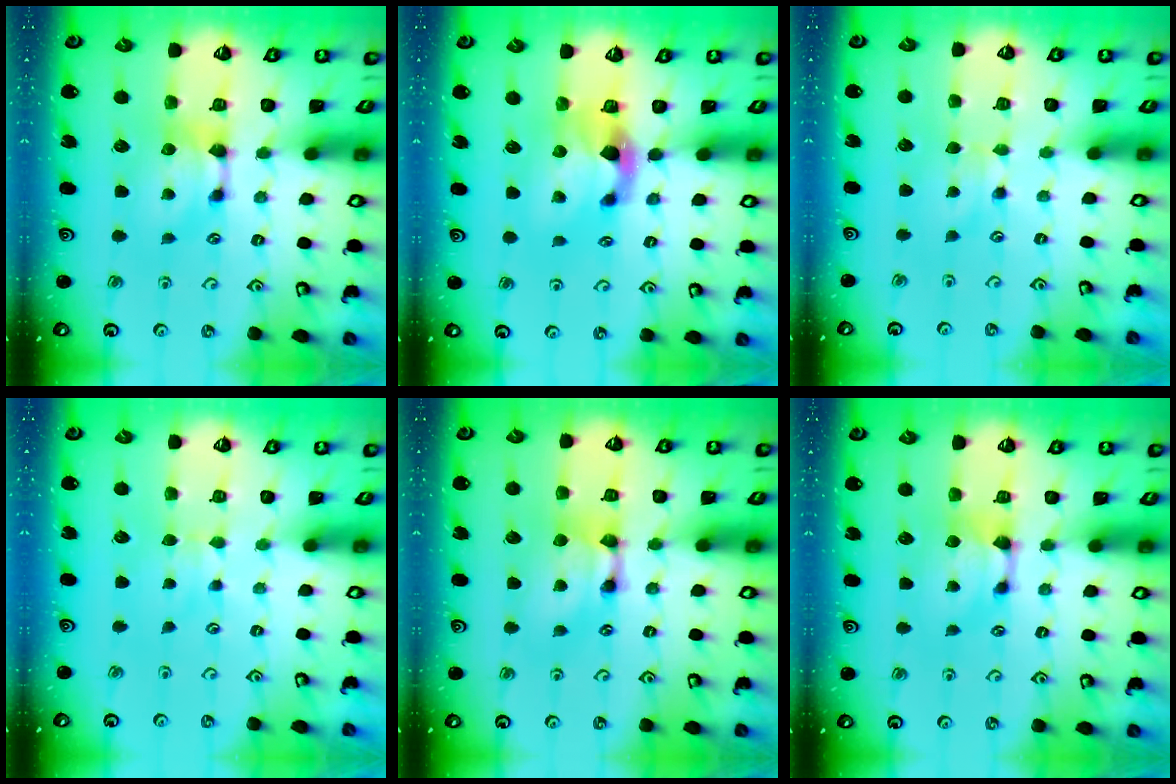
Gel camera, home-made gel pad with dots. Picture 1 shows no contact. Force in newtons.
{"total": 2.9, "press": 2.5, "slide": 1.5}
{"total": 2.4, "press": 2.4, "slide": 0.4}
{"total": 2.8, "press": 2.8, "slide": 0.3}
{"total": 2.2, "press": 2.2, "slide": 0.1}
{"total": 0.9, "press": 0.3, "slide": 0.8}